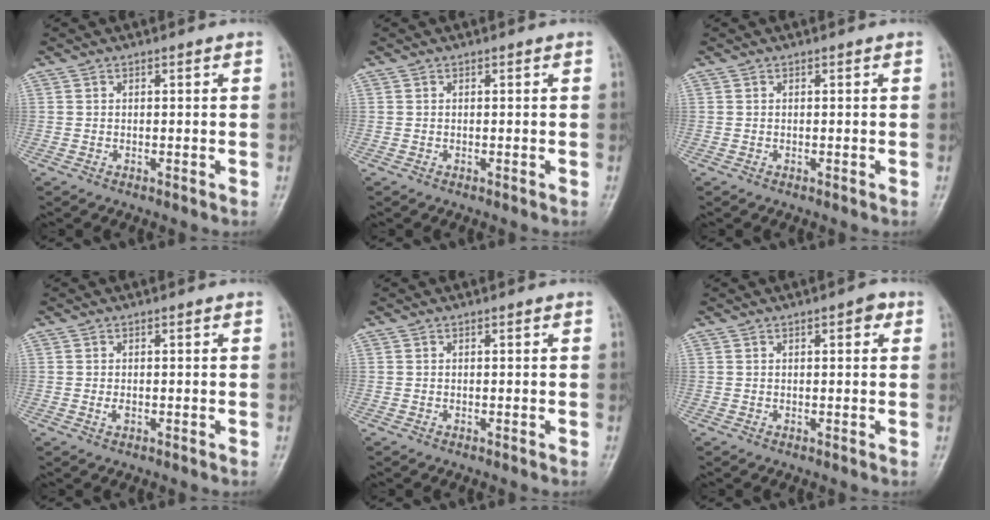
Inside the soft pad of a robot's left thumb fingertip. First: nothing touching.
{"total": 0.0}
{"total": 0.0}
{"total": 1.3, "force": [-0.1, 0.7, 1.1], "torque": [-0.018, -0.001, -0.001]}
{"total": 0.0}
{"total": 2.4, "force": [1.0, 1.0, 2.0], "torque": [-0.020, 0.001, 0.010]}